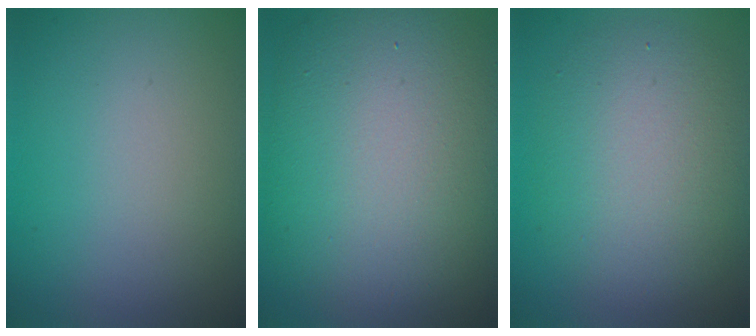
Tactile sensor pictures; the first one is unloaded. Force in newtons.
{"total": 12.7, "press": 12.6, "slide": 0.8}
{"total": 5.9, "press": 5.8, "slide": 0.7}